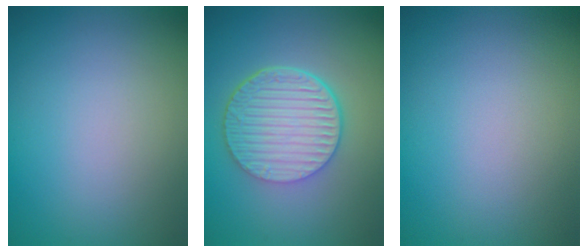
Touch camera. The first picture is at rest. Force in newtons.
{"total": 6.8, "press": 4.7, "slide": 4.9}
{"total": 0.0}